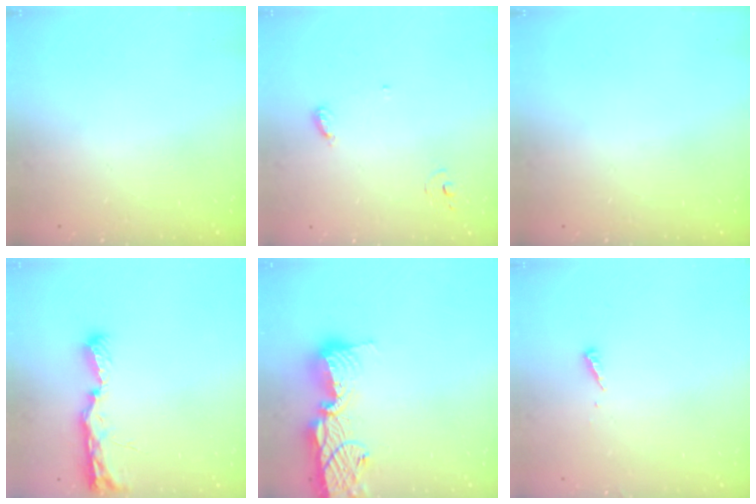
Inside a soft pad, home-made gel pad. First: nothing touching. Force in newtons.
{"total": 4.7, "press": 4.7, "slide": 0.5}
{"total": 0.0}
{"total": 10.7, "press": 9.7, "slide": 4.5}
{"total": 16.6, "press": 16.1, "slide": 4.0}
{"total": 3.5, "press": 3.5, "slide": 0.2}